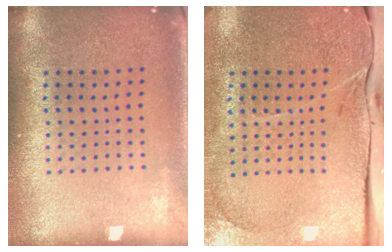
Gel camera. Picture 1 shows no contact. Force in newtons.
{"total": 3.9, "press": 3.3, "slide": 2.0}